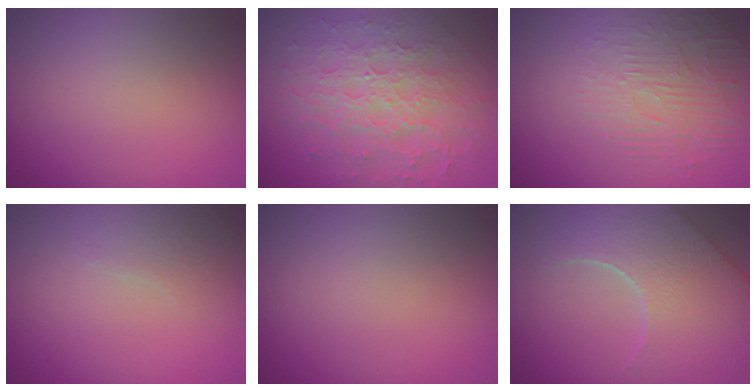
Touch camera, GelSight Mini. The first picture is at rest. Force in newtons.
{"total": 7.7, "press": 5.5, "slide": 5.4}
{"total": 2.6, "press": 2.1, "slide": 1.5}
{"total": 1.6, "press": 1.6, "slide": 0.4}
{"total": 0.0}
{"total": 9.0, "press": 6.4, "slide": 6.4}